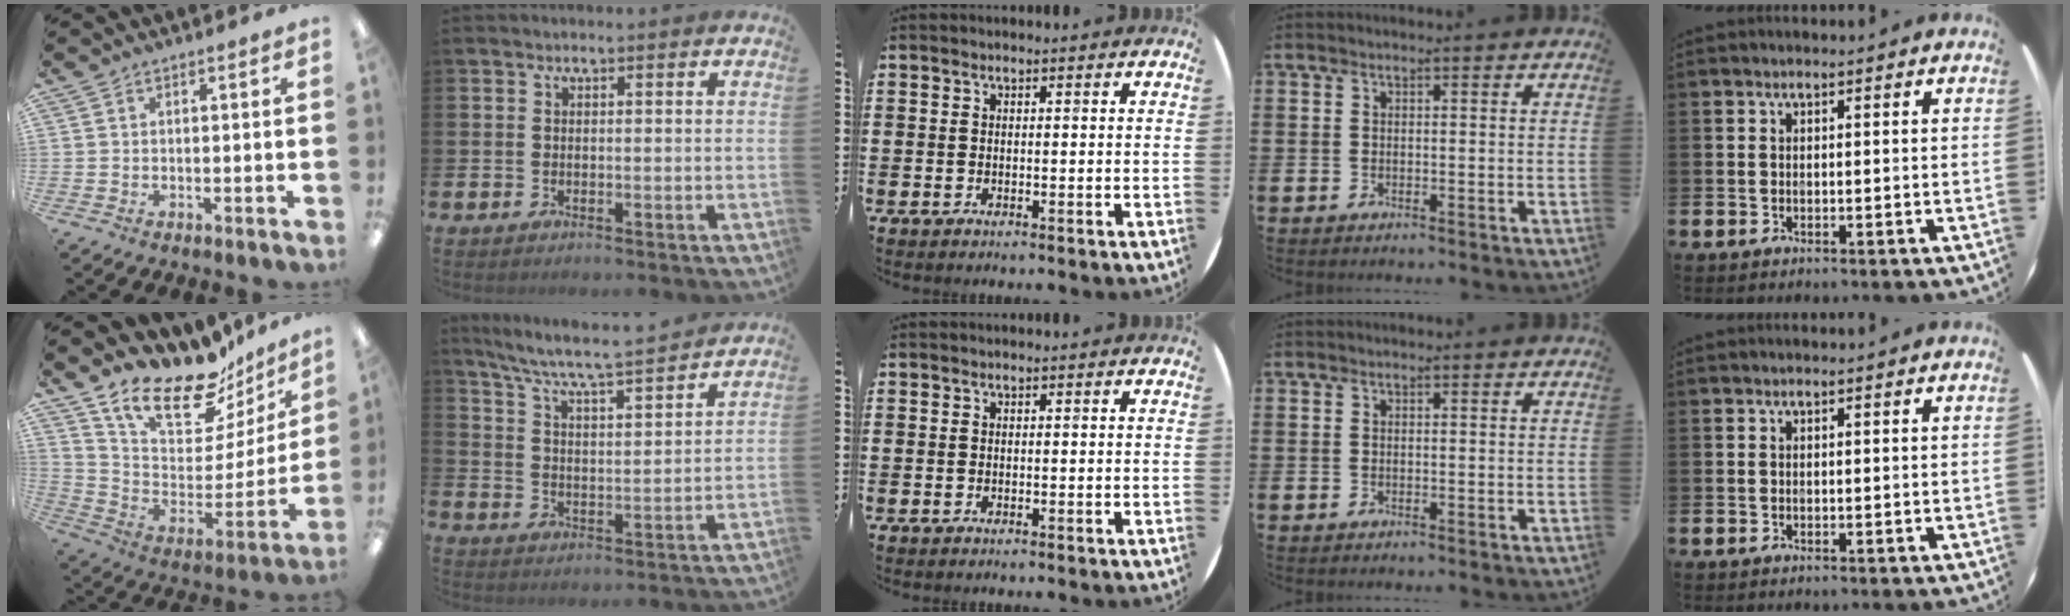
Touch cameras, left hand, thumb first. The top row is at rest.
{"thumb": {"total": 21.0, "force": [16.5, 8.0, 10.2], "torque": [-0.166, -0.126, 0.285]}, "index": {"total": 7.0, "force": [6.5, 0.0, 2.4], "torque": [-0.078, -0.053, 0.109]}}